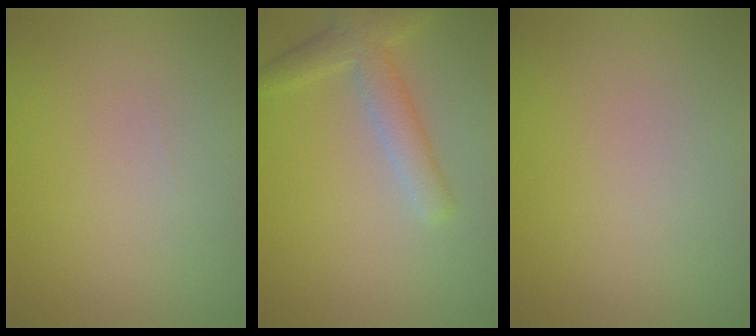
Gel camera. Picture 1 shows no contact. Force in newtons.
{"total": 3.6, "press": 3.6, "slide": 0.2}
{"total": 0.0}